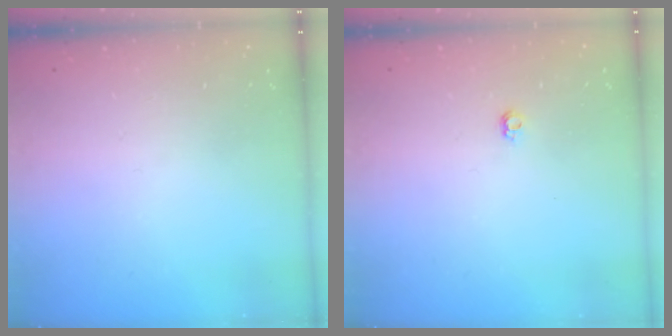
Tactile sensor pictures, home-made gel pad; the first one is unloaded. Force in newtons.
{"total": 3.9, "press": 3.9, "slide": 0.5}